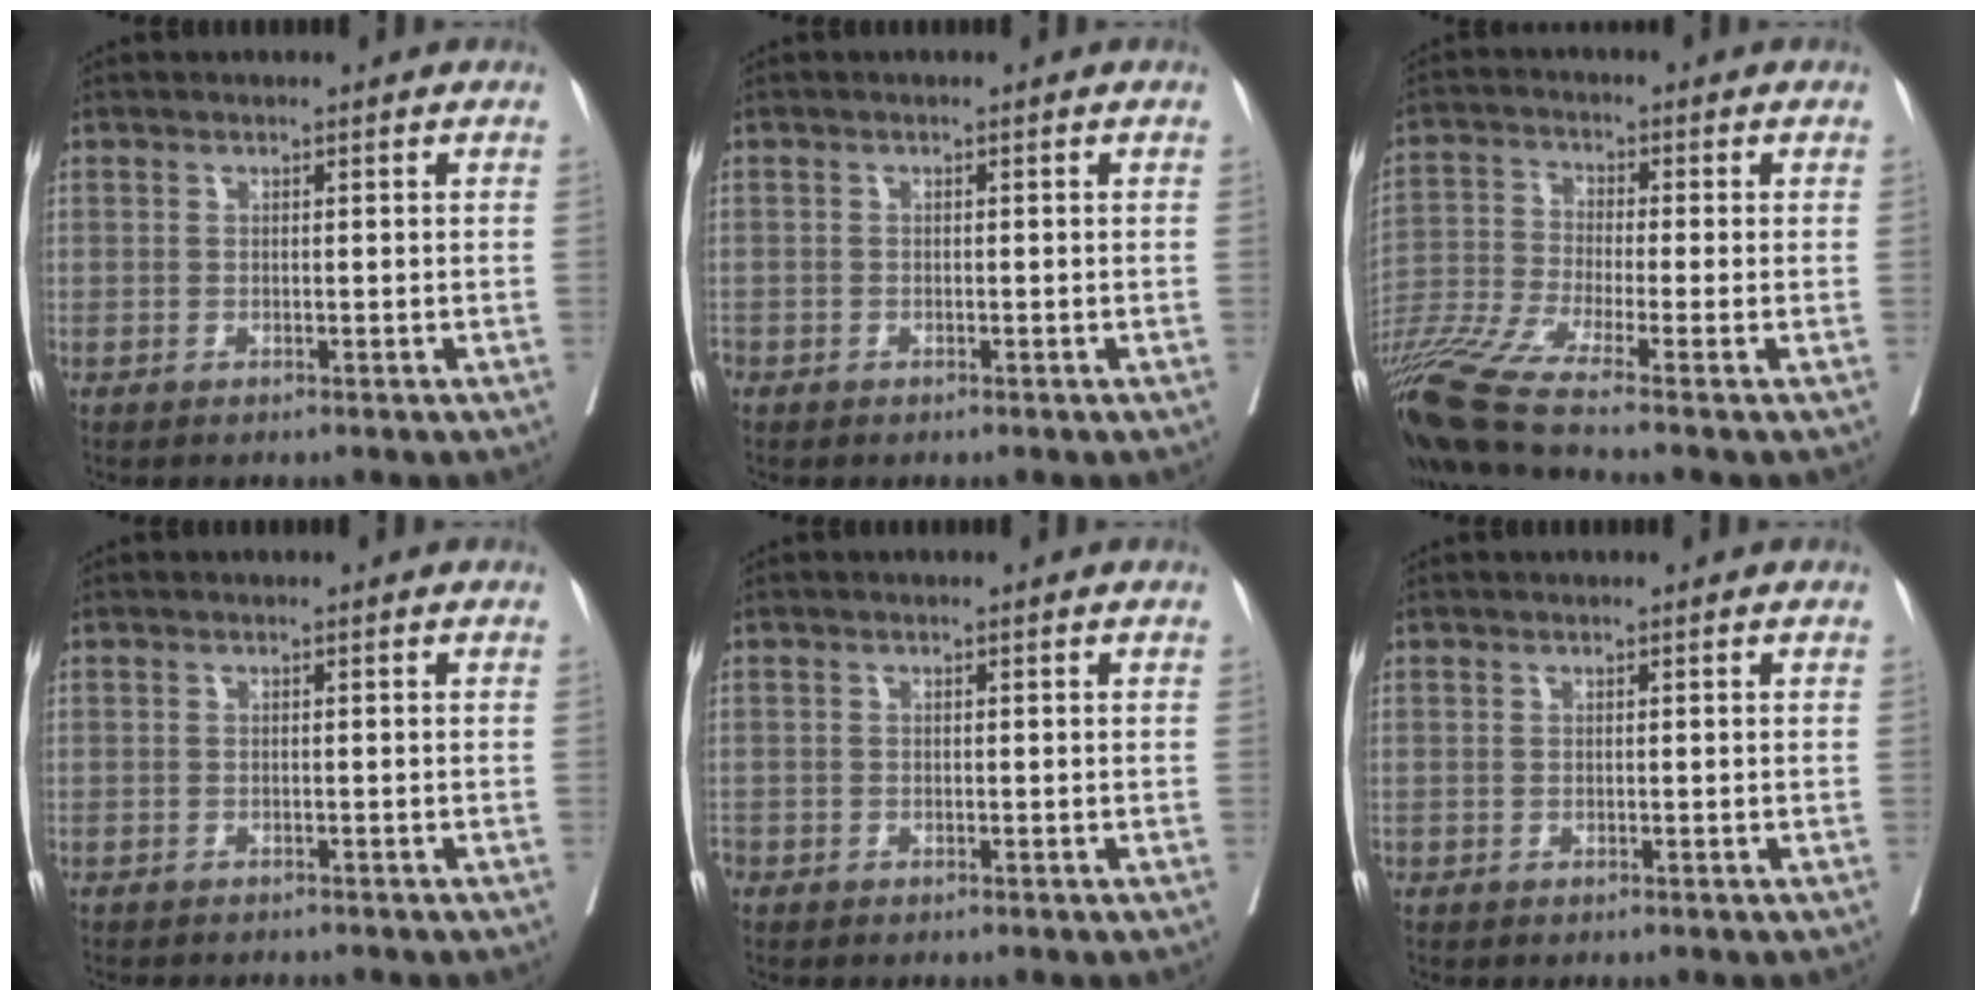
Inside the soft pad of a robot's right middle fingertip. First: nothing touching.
{"total": 1.0, "force": [-0.6, 0.8, 0.3], "torque": [-0.013, 0.000, -0.013]}
{"total": 12.6, "force": [-10.0, -2.3, 7.3], "torque": [-0.149, -0.029, -0.183]}
{"total": 4.4, "force": [-4.0, 1.2, 1.5], "torque": [-0.020, -0.004, -0.052]}
{"total": 1.4, "force": [-0.9, 1.1, 0.4], "torque": [-0.016, -0.001, -0.019]}
{"total": 0.0}